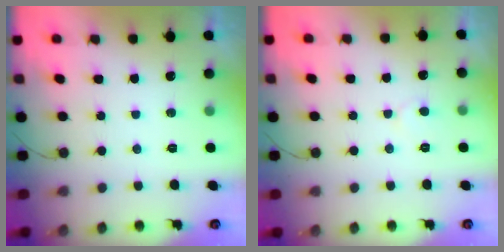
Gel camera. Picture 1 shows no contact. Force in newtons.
{"total": 3.8, "press": 3.8, "slide": 0.4}